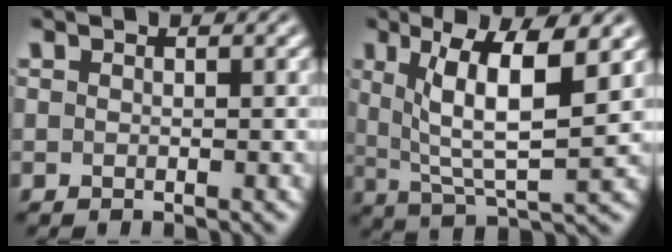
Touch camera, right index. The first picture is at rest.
{"total": 7.5, "force": [2.0, 3.2, 6.5], "torque": [-0.106, -0.008, 0.044]}